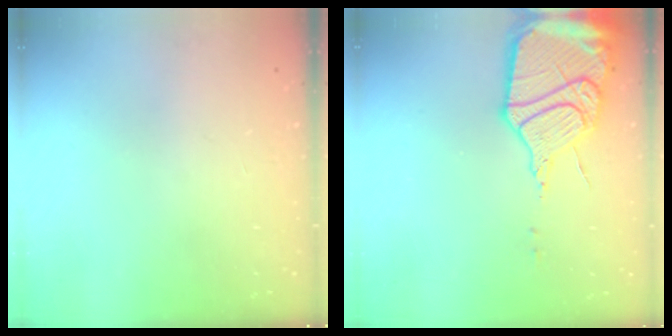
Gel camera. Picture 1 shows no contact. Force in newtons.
{"total": 19.2, "press": 18.4, "slide": 5.2}